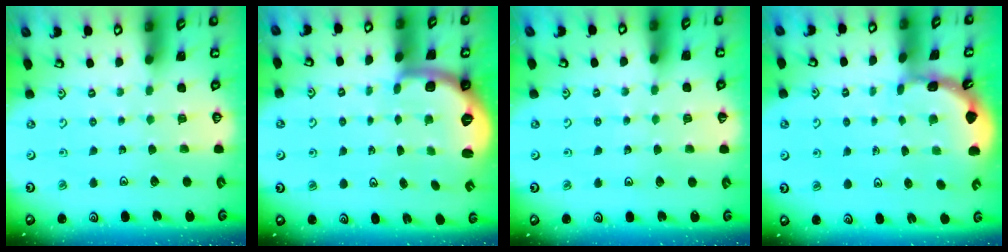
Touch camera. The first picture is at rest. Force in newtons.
{"total": 1.9, "press": 1.8, "slide": 0.5}
{"total": 2.2, "press": 2.2, "slide": 0.2}
{"total": 1.8, "press": 1.8, "slide": 0.1}